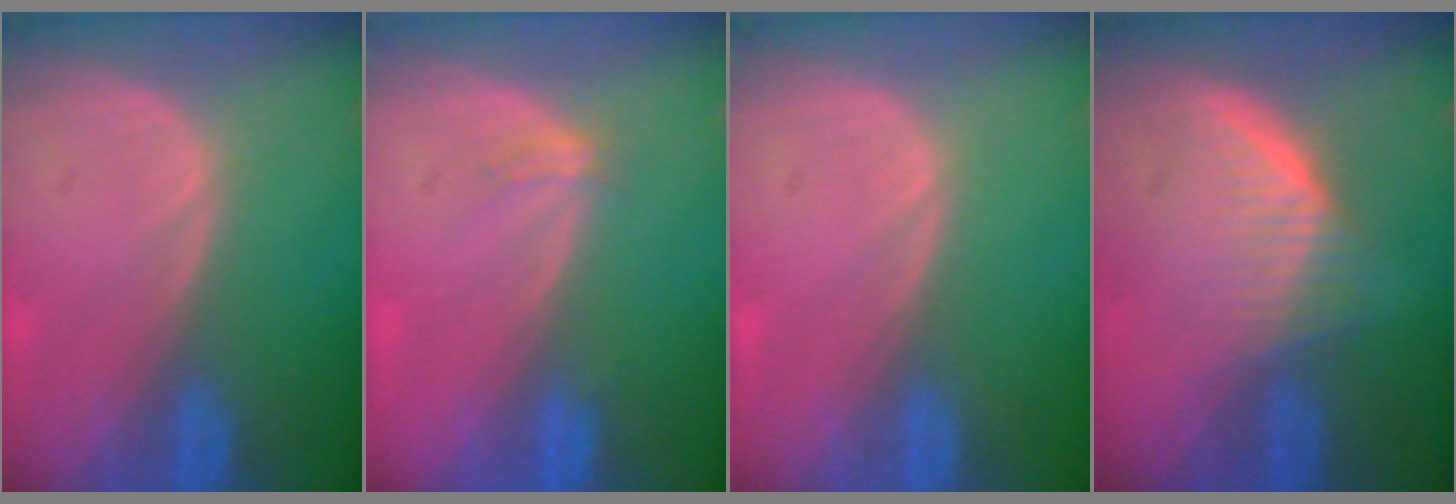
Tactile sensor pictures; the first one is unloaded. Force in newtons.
{"total": 1.5, "press": 1.1, "slide": 1.0}
{"total": 0.0}
{"total": 5.8, "press": 5.6, "slide": 1.8}